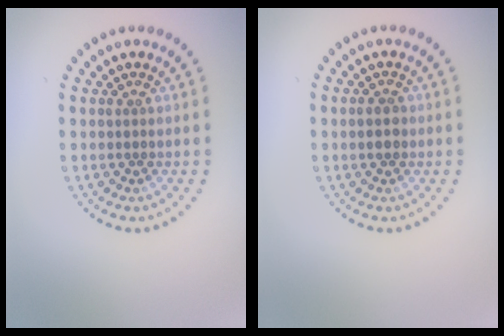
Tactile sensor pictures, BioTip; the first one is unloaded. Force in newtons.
{"total": 1.4, "press": 1.4, "slide": 0.1}